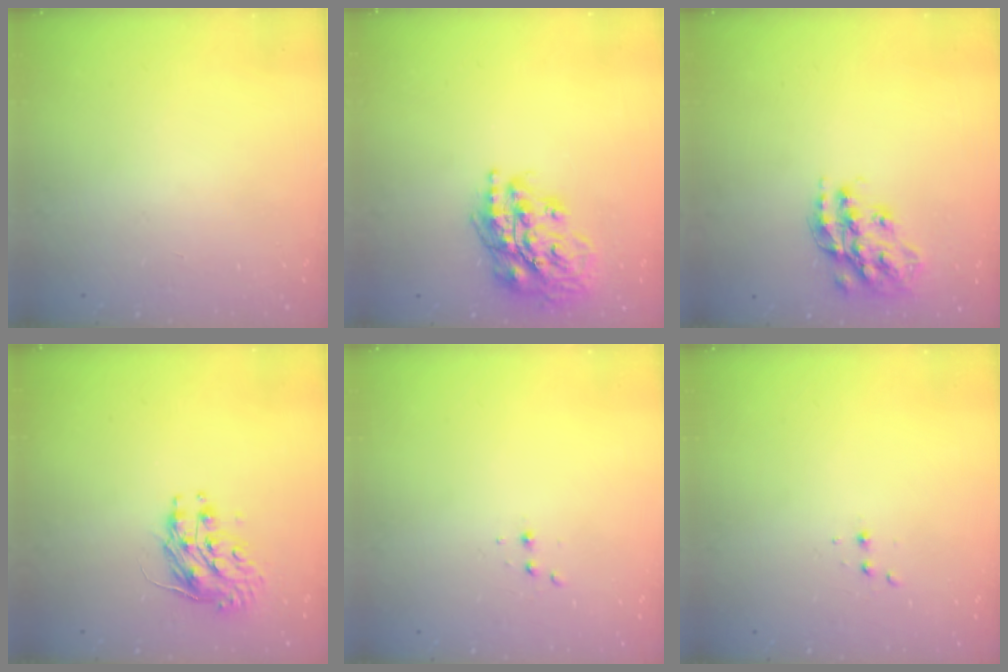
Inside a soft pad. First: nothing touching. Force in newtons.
{"total": 18.3, "press": 18.1, "slide": 2.6}
{"total": 16.3, "press": 16.3, "slide": 0.8}
{"total": 8.9, "press": 8.9, "slide": 0.3}
{"total": 2.5, "press": 2.4, "slide": 0.5}
{"total": 2.5, "press": 2.4, "slide": 0.5}